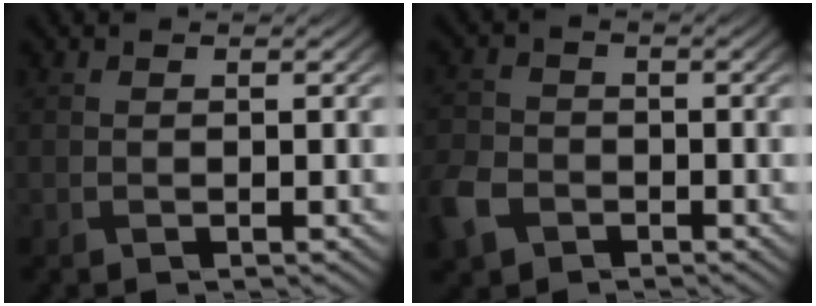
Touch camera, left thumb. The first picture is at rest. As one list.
[{"total": 5.5, "force": [-3.1, 3.9, 2.4], "torque": [-0.071, -0.008, -0.071]}]